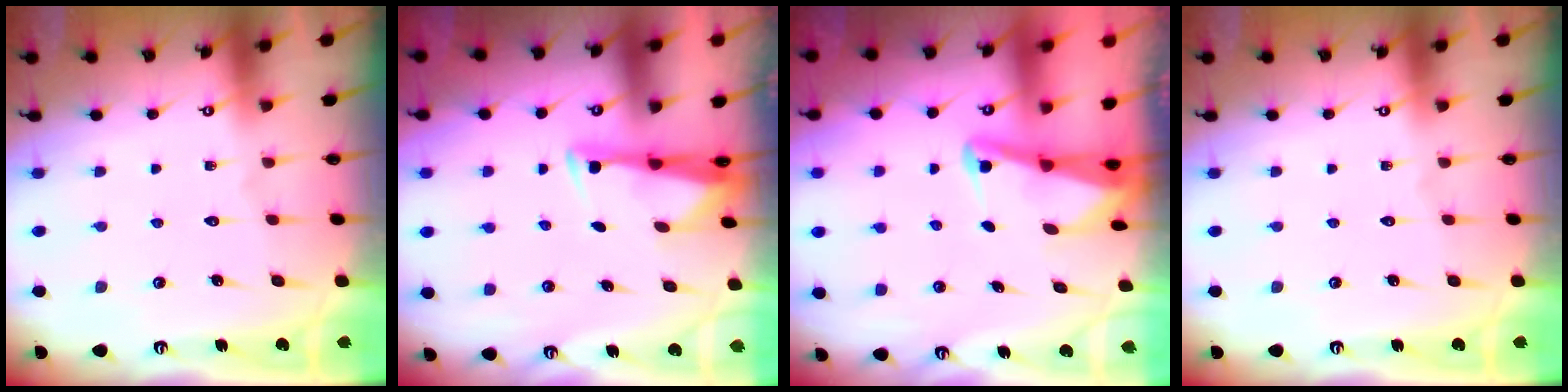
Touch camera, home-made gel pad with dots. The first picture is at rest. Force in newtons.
{"total": 3.2, "press": 3.0, "slide": 0.8}
{"total": 2.7, "press": 2.6, "slide": 0.6}
{"total": 0.0}